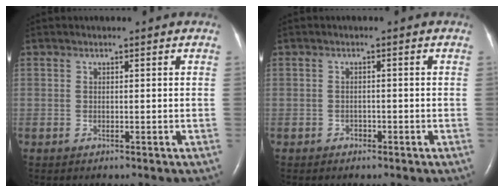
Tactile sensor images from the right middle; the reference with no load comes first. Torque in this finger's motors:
{"motor_torque": [0.04, 0.03, 0.02, 0.01]}